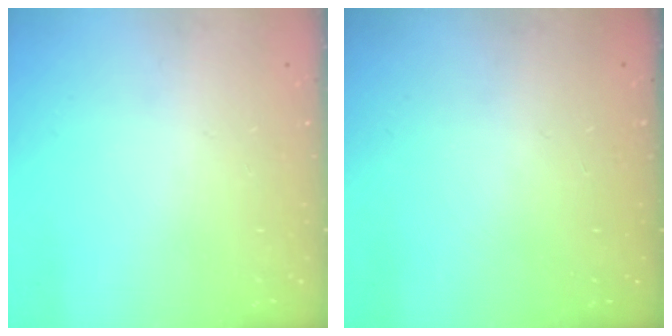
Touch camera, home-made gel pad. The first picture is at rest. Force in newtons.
{"total": 0.0}